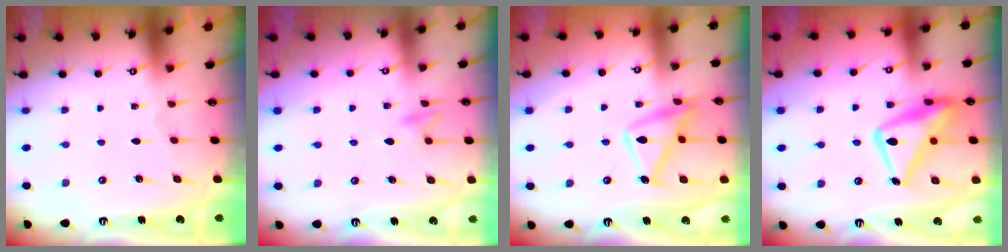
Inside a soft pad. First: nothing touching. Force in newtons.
{"total": 9.3, "press": 9.3, "slide": 0.8}
{"total": 14.3, "press": 14.2, "slide": 1.2}
{"total": 18.3, "press": 18.2, "slide": 1.5}